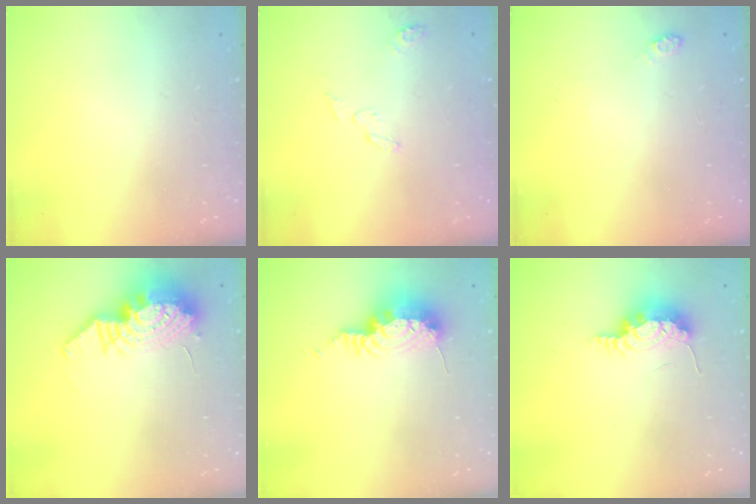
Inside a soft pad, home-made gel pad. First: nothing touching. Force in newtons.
{"total": 4.2, "press": 4.2, "slide": 0.3}
{"total": 3.3, "press": 3.2, "slide": 0.5}
{"total": 12.8, "press": 12.8, "slide": 1.4}
{"total": 9.1, "press": 9.0, "slide": 1.0}
{"total": 10.6, "press": 8.5, "slide": 6.4}